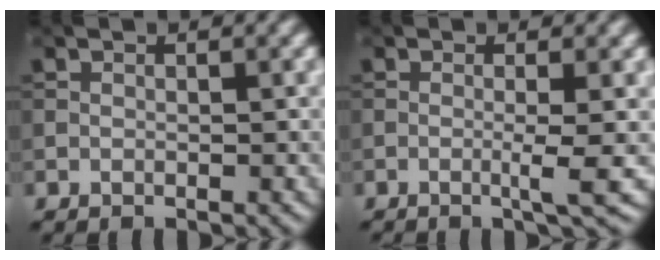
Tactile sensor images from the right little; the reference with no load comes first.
{"total": 2.5, "force": [-0.4, 0.3, 2.4], "torque": [-0.037, -0.004, -0.013]}